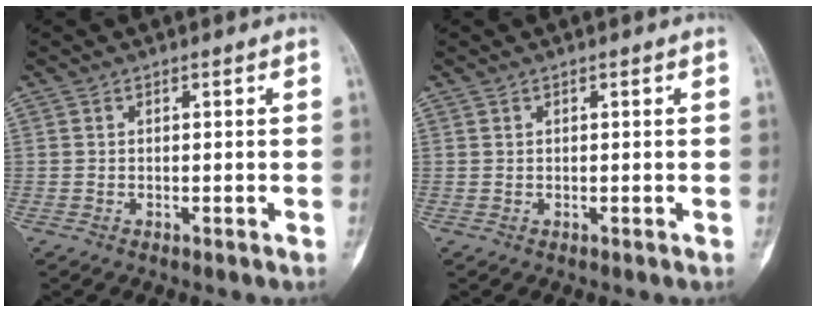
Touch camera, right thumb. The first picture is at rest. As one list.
[{"total": 0.0}]